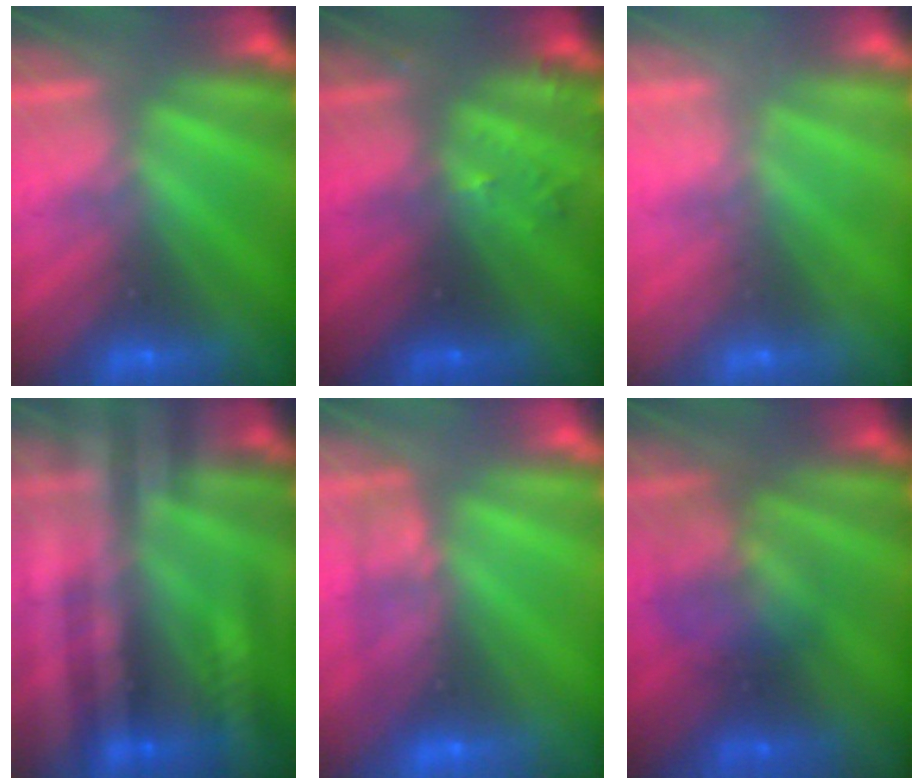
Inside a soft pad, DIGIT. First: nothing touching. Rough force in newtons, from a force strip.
{"total": 2.8}
{"total": 2.0}
{"total": 2.6}
{"total": 2.4}
{"total": 2.3}